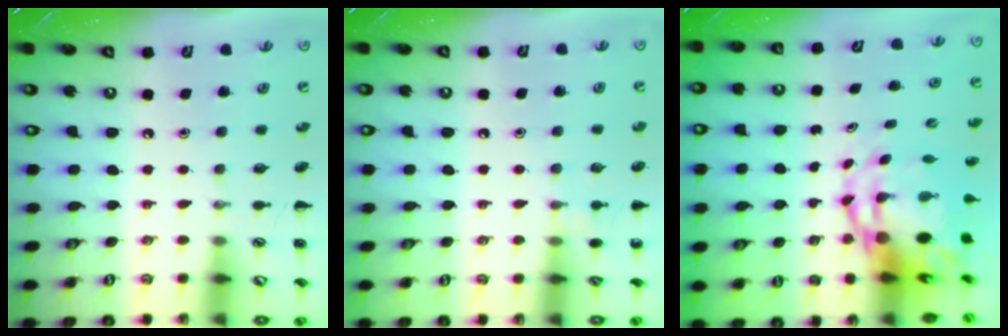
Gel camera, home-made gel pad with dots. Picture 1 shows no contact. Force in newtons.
{"total": 5.8, "press": 5.5, "slide": 1.9}
{"total": 9.2, "press": 8.8, "slide": 2.6}